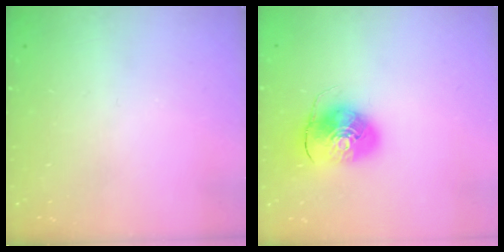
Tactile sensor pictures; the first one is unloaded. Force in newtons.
{"total": 9.4, "press": 9.2, "slide": 1.5}